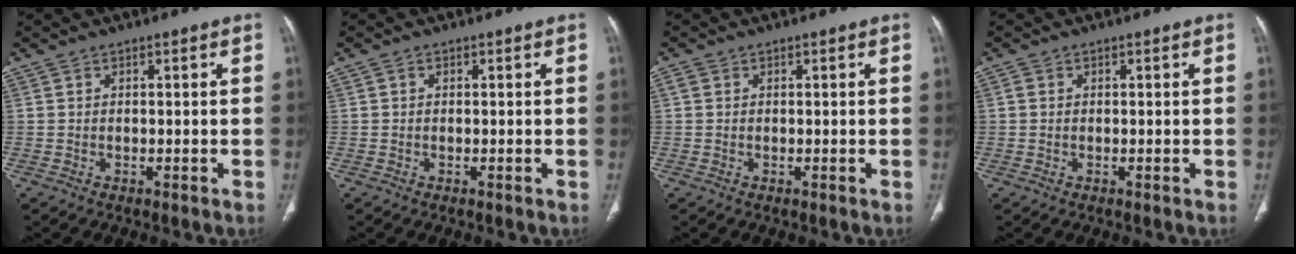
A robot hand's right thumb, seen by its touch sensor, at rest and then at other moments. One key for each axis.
{"total": 0.0}
{"total": 0.9, "fx": 0.3, "fy": 0.8, "fz": 0.4, "tx": -0.007, "ty": 0.005, "tz": 0.004}
{"total": 0.7, "fx": 0.1, "fy": 0.6, "fz": 0.4, "tx": -0.004, "ty": 0.002, "tz": 0.001}